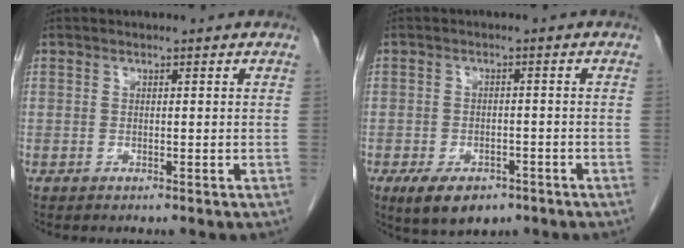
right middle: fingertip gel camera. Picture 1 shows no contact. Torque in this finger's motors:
{"motor_torque": [0.89, -0.67, 0.07, 0.04]}